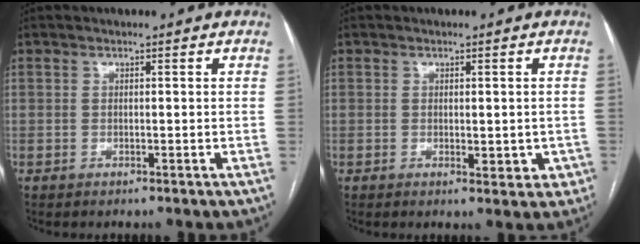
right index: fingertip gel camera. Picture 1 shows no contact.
{"total": 3.8, "force": [-0.7, 2.1, 3.0], "torque": [-0.025, 0.002, -0.002]}